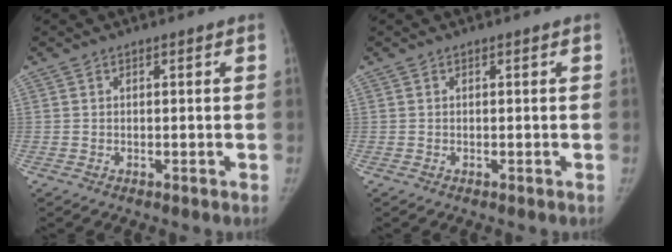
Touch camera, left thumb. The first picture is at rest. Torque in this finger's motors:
{"motor_torque": [0.00, 0.00, 0.07, -0.07, 0.00]}